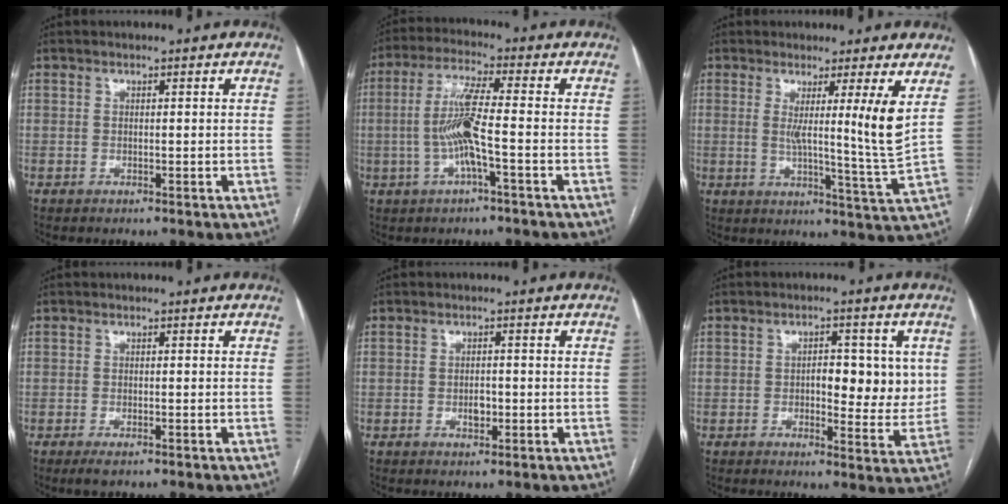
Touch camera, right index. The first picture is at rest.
{"total": 8.0, "force": [-1.4, 0.2, 7.9], "torque": [-0.166, 0.006, -0.030]}
{"total": 8.6, "force": [2.8, -2.5, 7.7], "torque": [-0.116, -0.027, 0.047]}
{"total": 2.1, "force": [-1.4, 0.5, 1.5], "torque": [-0.027, -0.004, -0.019]}
{"total": 1.9, "force": [-0.4, 1.0, 1.6], "torque": [-0.027, 0.001, -0.003]}
{"total": 7.9, "force": [1.0, 3.7, 6.9], "torque": [-0.081, 0.002, 0.017]}